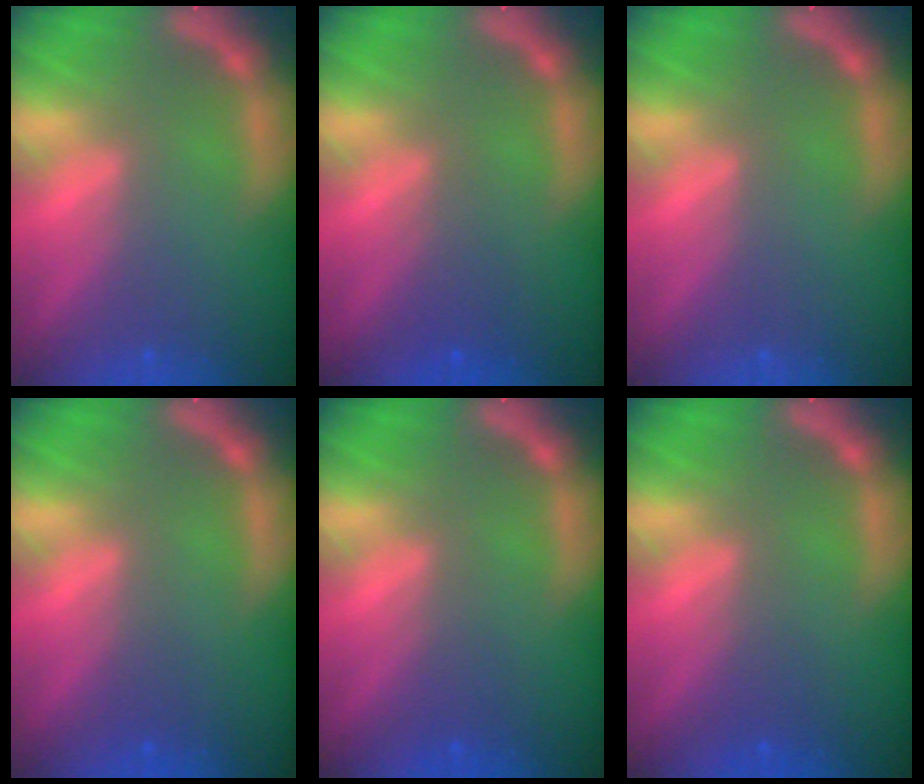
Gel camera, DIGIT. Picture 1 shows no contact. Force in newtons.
{"total": 2.0}
{"total": 0.0}
{"total": 0.9}
{"total": 1.5}
{"total": 1.5}